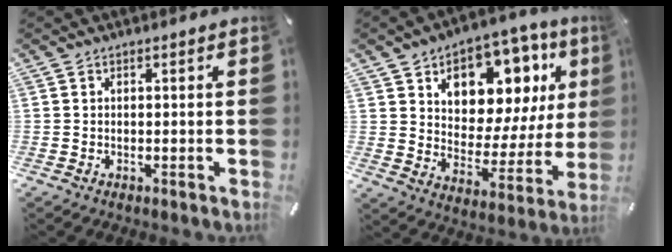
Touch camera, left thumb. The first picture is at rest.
{"total": 13.3, "force": [7.9, 8.6, 6.4], "torque": [-0.086, -0.070, 0.134]}